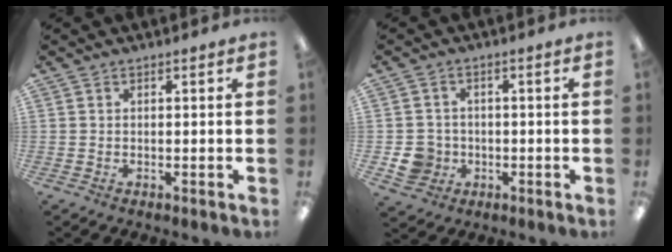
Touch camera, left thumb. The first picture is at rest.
{"total": 5.8, "force": [-1.5, 5.3, 1.6], "torque": [-0.037, 0.011, -0.025]}